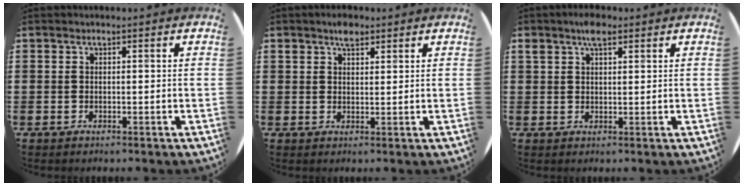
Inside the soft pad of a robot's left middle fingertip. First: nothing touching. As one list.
[{"total": 2.7, "force": [2.1, 1.3, 1.1], "torque": [-0.009, 0.000, 0.035]}, {"total": 3.4, "force": [2.4, 1.4, 2.0], "torque": [-0.029, 0.001, 0.039]}]